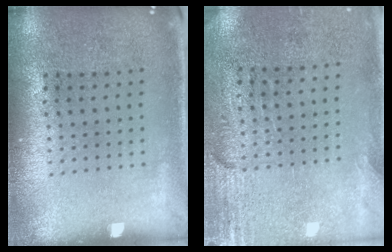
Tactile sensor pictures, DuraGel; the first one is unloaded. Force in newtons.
{"total": 2.8, "press": 2.5, "slide": 1.4}